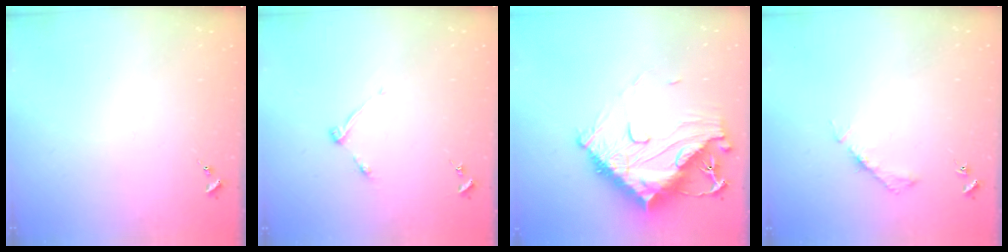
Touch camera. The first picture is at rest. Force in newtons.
{"total": 4.5, "press": 4.4, "slide": 0.6}
{"total": 20.5, "press": 20.4, "slide": 1.8}
{"total": 4.2, "press": 4.1, "slide": 0.6}